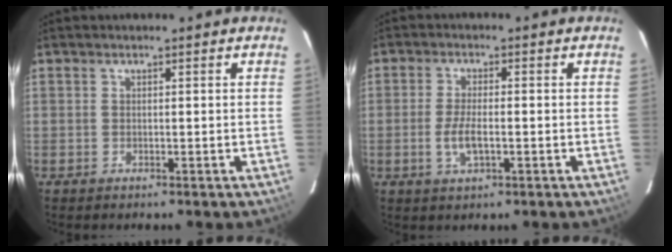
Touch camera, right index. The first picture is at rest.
{"total": 4.7, "force": [-1.3, 1.5, 4.3], "torque": [-0.089, -0.005, -0.025]}